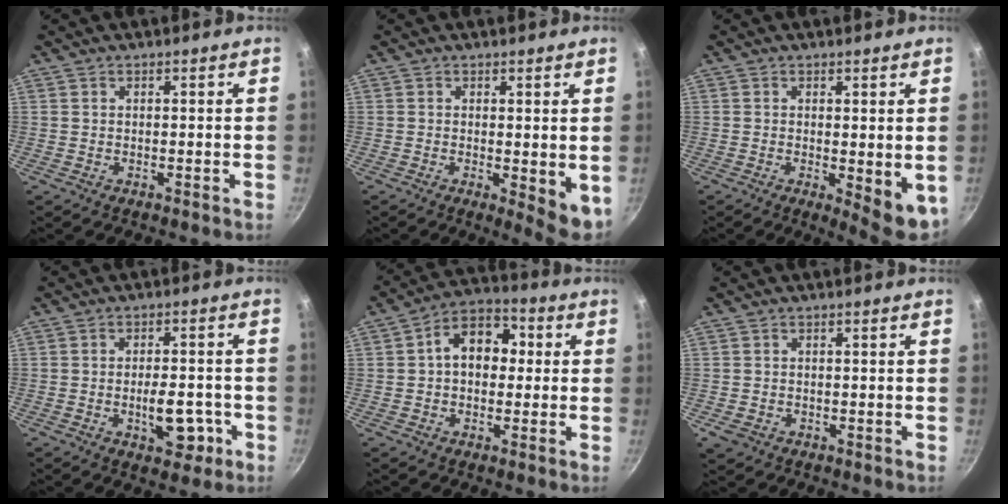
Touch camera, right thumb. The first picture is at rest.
{"total": 6.0, "force": [-0.2, 2.1, 5.6], "torque": [-0.068, -0.012, 0.001]}
{"total": 8.9, "force": [-1.7, 2.8, 8.3], "torque": [-0.092, -0.011, -0.013]}
{"total": 8.3, "force": [-2.8, 4.3, 6.5], "torque": [-0.063, 0.014, -0.035]}
{"total": 10.6, "force": [1.1, 7.6, 7.3], "torque": [-0.066, 0.029, 0.000]}
{"total": 2.9, "force": [-1.2, 2.2, 1.4], "torque": [-0.028, 0.002, -0.014]}